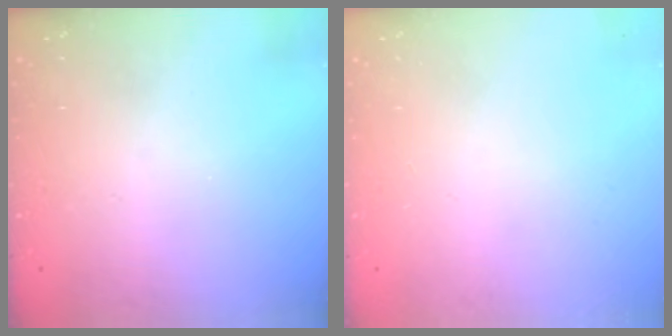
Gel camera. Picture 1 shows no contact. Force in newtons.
{"total": 0.0}